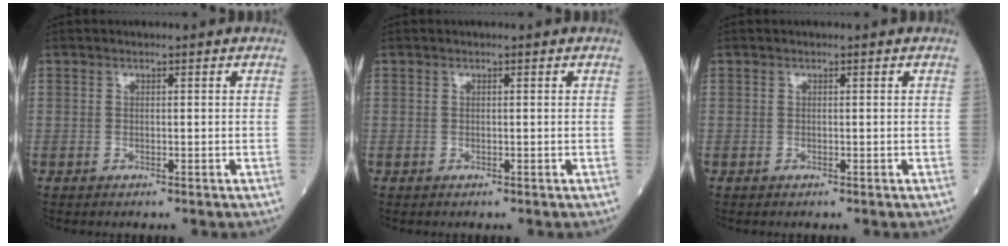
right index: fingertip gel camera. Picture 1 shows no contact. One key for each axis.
{"total": 0.0}
{"total": 0.0}